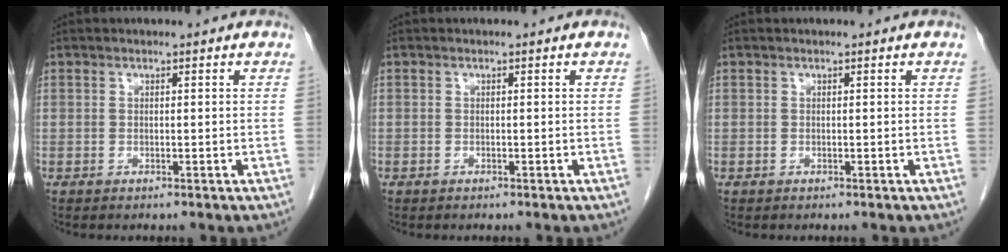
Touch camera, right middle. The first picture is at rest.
{"total": 0.0}
{"total": 0.0}